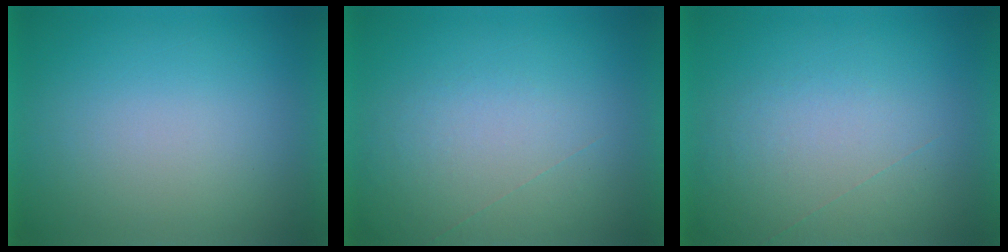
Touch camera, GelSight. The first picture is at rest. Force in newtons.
{"total": 1.0}
{"total": 1.0}